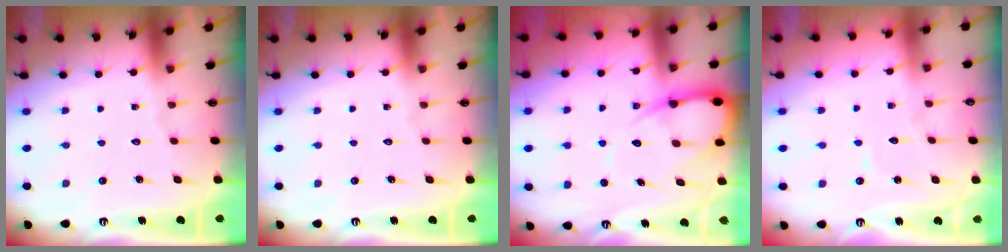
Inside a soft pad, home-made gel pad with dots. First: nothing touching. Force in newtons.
{"total": 0.0}
{"total": 9.4, "press": 9.3, "slide": 1.0}
{"total": 4.0, "press": 4.0, "slide": 0.2}